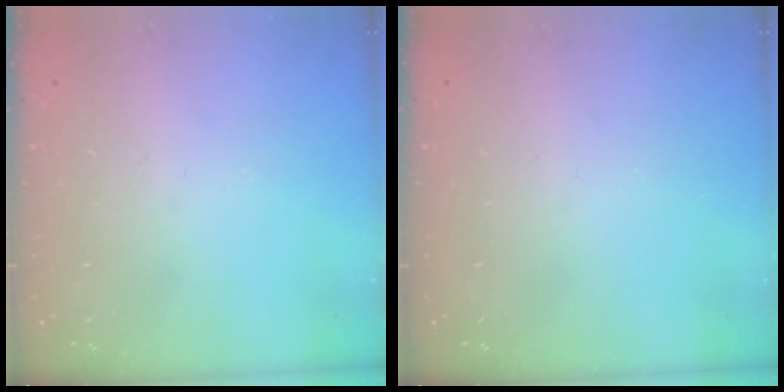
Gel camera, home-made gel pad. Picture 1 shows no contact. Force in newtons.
{"total": 0.0}